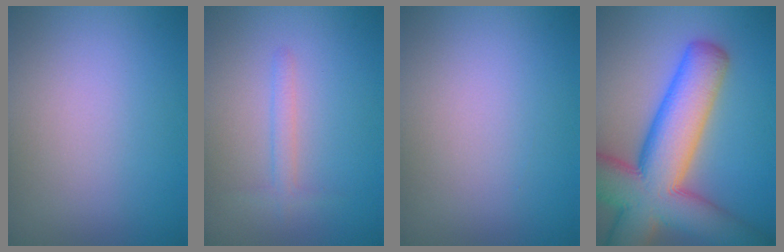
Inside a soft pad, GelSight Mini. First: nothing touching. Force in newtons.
{"total": 1.4, "press": 1.4, "slide": 0.1}
{"total": 0.0}
{"total": 13.5, "press": 13.5, "slide": 0.6}